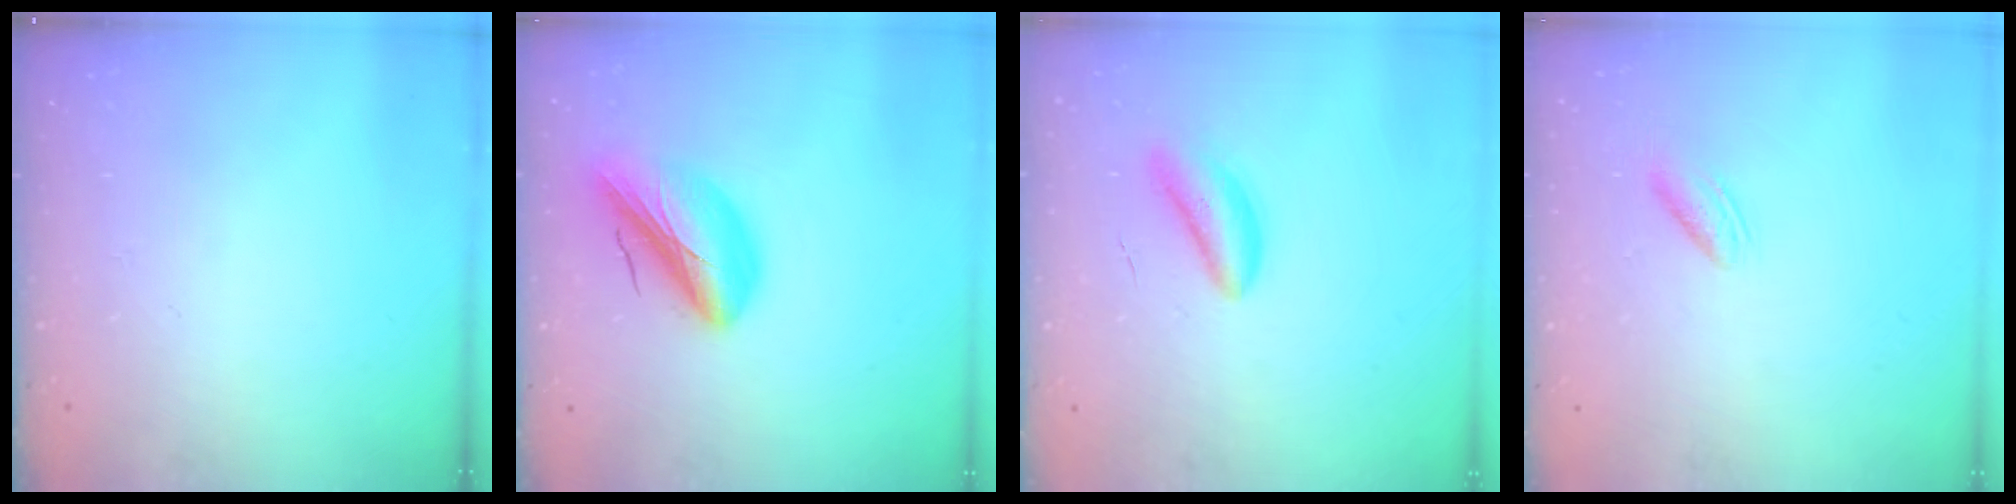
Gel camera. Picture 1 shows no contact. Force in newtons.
{"total": 13.0, "press": 12.5, "slide": 3.7}
{"total": 3.6, "press": 3.5, "slide": 0.9}
{"total": 3.5, "press": 3.4, "slide": 0.7}